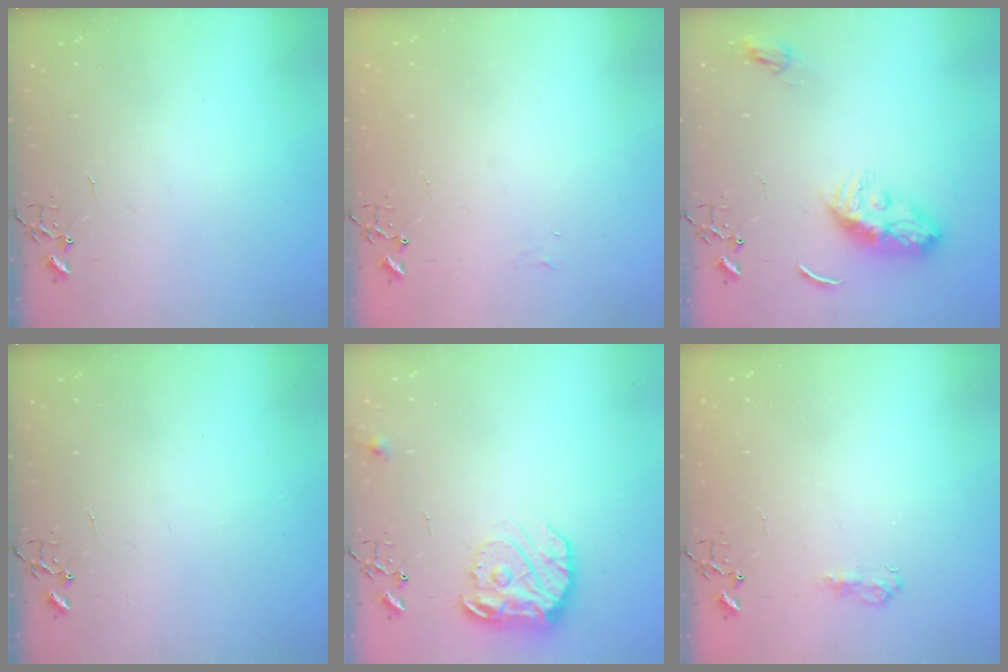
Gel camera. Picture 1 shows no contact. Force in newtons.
{"total": 3.8, "press": 3.8, "slide": 0.6}
{"total": 9.9, "press": 9.9, "slide": 0.1}
{"total": 0.0}
{"total": 16.2, "press": 16.1, "slide": 1.4}
{"total": 7.9, "press": 7.8, "slide": 0.8}